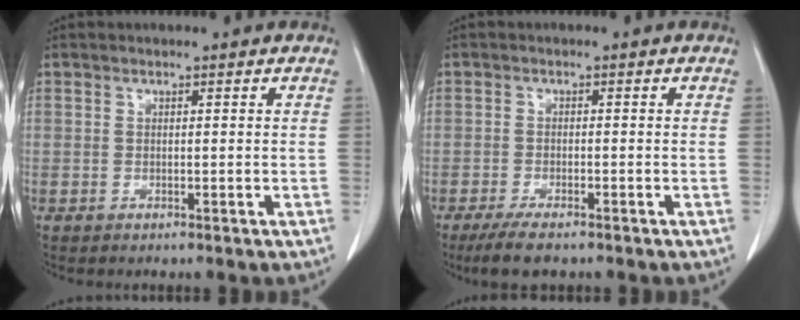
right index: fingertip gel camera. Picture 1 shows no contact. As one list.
[{"total": 4.4, "force": [-3.3, 1.3, 2.6], "torque": [-0.053, -0.008, -0.055]}]